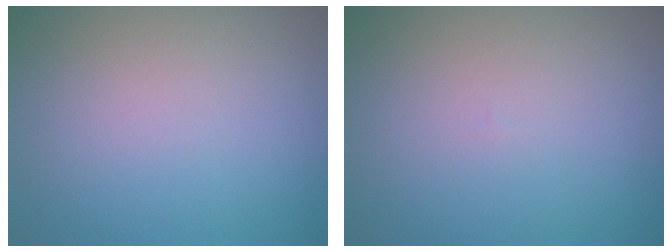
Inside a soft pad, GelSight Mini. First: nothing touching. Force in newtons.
{"total": 0.0}